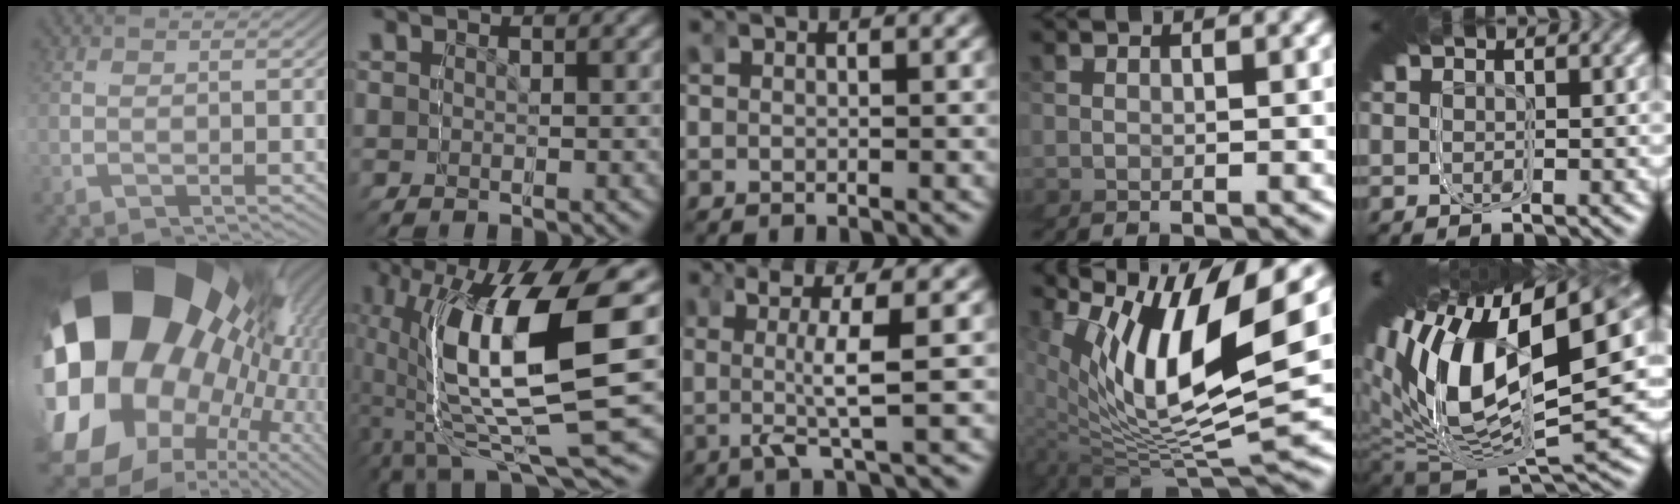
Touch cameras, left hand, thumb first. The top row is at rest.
{"thumb": {"total": 32.7, "force": [2.2, 20.2, 25.7], "torque": [-0.433, -0.012, 0.030]}, "index": {"total": 11.6, "force": [1.8, 5.4, 10.1], "torque": [-0.193, 0.026, 0.028]}, "middle": {"total": 4.9, "force": [0.8, 0.2, 4.8], "torque": [-0.090, -0.001, 0.019]}, "ring": {"total": 9.1, "force": [3.2, 3.8, 7.6], "torque": [-0.148, 0.026, 0.044]}, "little": {"total": 20.1, "force": [0.6, 12.5, 15.7], "torque": [-0.240, 0.012, -0.016]}}